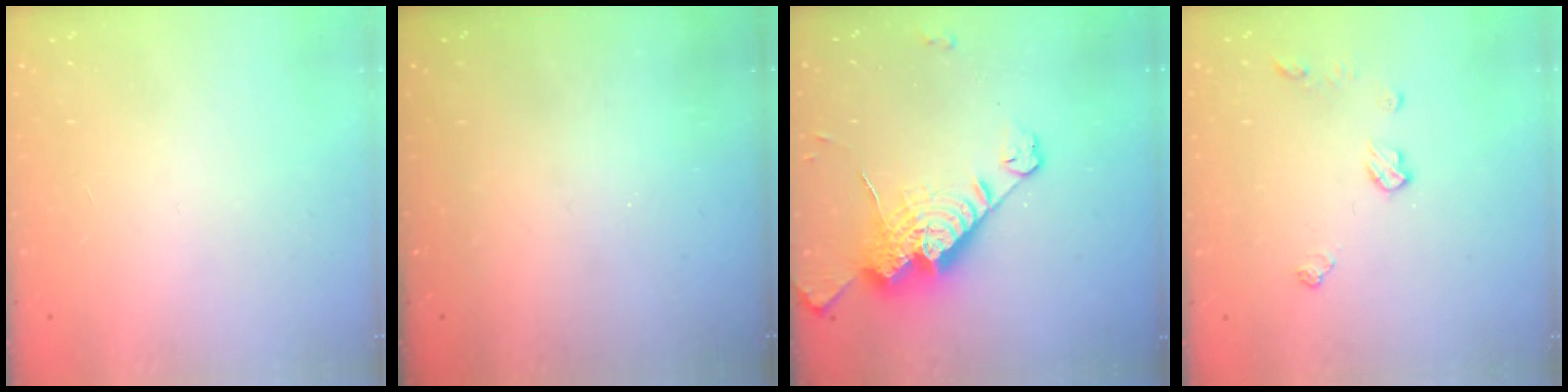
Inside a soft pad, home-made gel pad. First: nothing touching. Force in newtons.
{"total": 0.0}
{"total": 18.2, "press": 18.1, "slide": 1.9}
{"total": 6.8, "press": 6.8, "slide": 0.1}